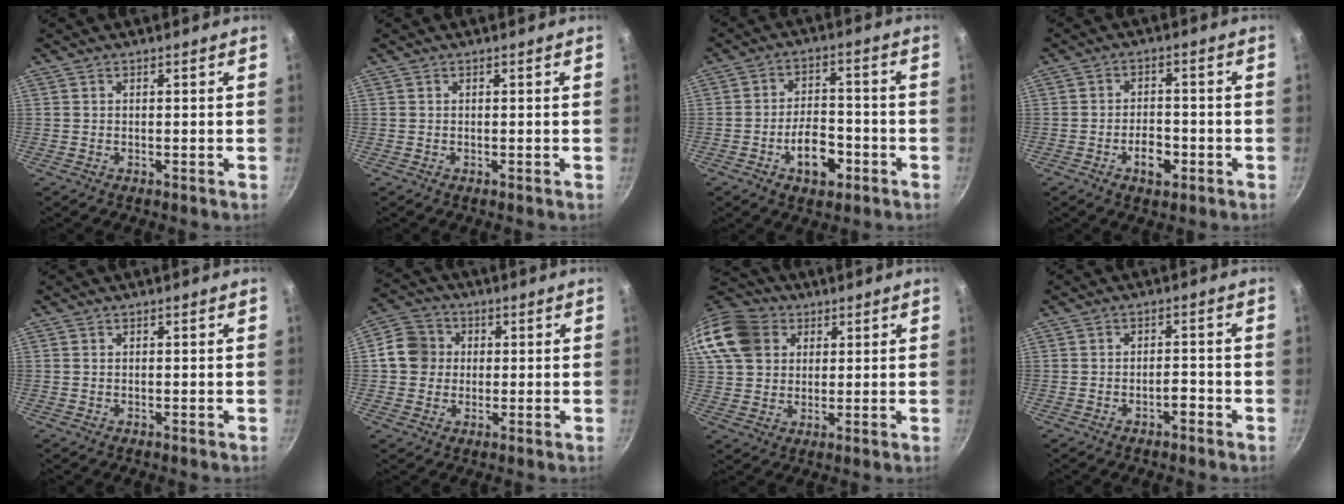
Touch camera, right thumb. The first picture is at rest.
{"total": 0.0}
{"total": 8.8, "force": [-3.8, 5.0, 6.2], "torque": [-0.079, 0.026, -0.062]}
{"total": 5.6, "force": [-2.3, 3.2, 3.9], "torque": [-0.046, 0.017, -0.038]}
{"total": 0.0}
{"total": 7.8, "force": [0.8, 7.2, 3.0], "torque": [-0.021, 0.011, -0.003]}
{"total": 16.3, "force": [6.0, 12.9, 7.8], "torque": [-0.164, 0.015, 0.108]}
{"total": 2.4, "force": [-1.5, 1.1, 1.6], "torque": [-0.016, 0.018, -0.024]}